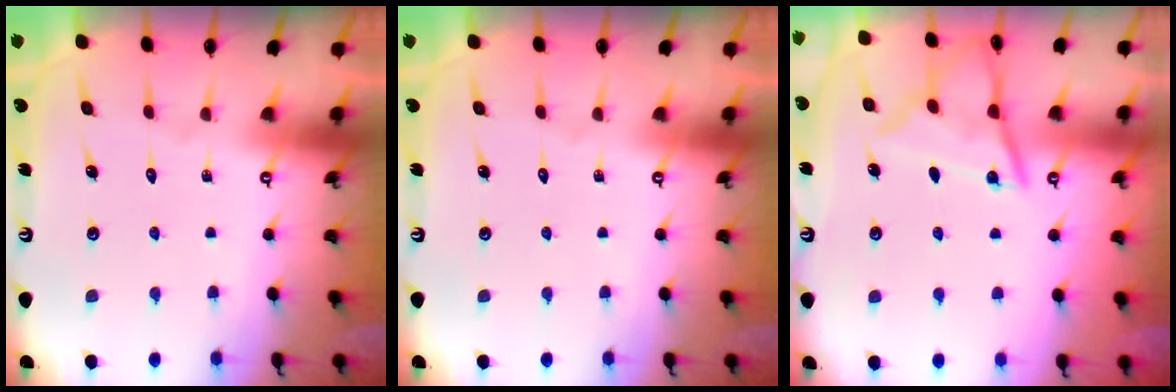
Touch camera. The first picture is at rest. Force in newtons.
{"total": 0.0}
{"total": 11.0, "press": 11.0, "slide": 0.4}